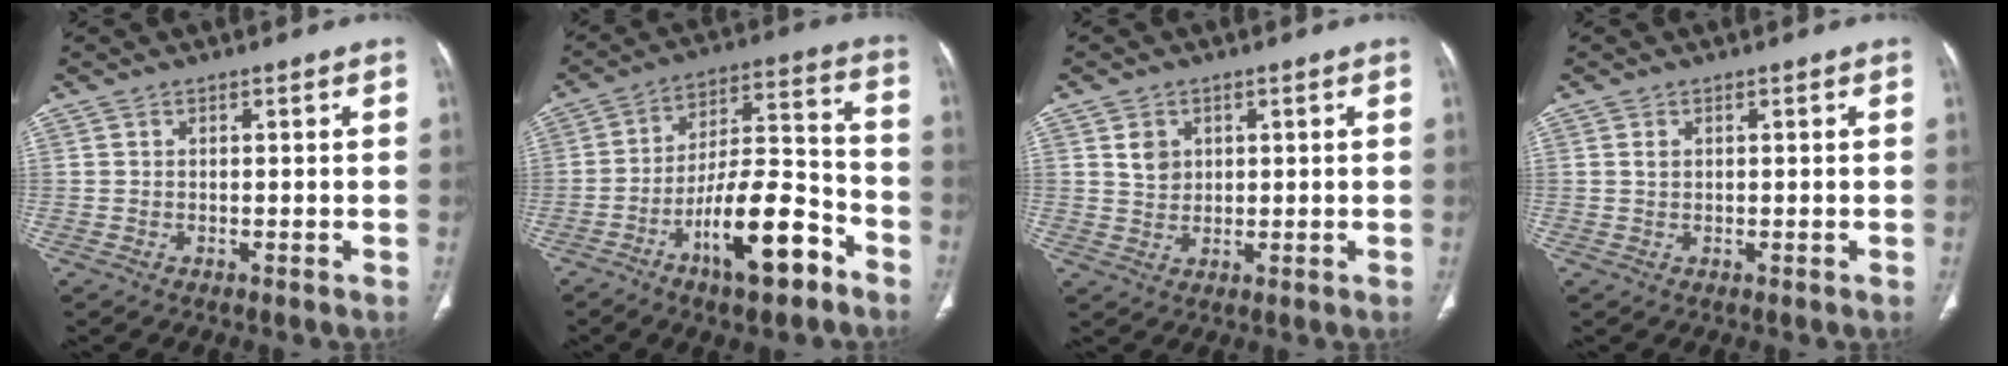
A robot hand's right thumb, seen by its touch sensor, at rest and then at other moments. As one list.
[{"total": 16.7, "force": [-9.0, 5.5, 12.9], "torque": [-0.204, 0.070, -0.147]}, {"total": 3.5, "force": [1.3, 2.9, 1.4], "torque": [-0.010, -0.010, 0.028]}, {"total": 0.9, "force": [0.3, 0.6, 0.6], "torque": [-0.008, 0.001, 0.009]}]